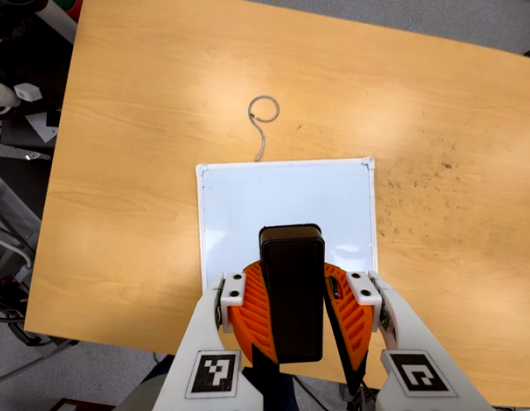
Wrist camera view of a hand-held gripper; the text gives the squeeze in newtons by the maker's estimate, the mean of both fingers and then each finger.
{"total": 10.9, "left": 10.3, "right": 11.5}